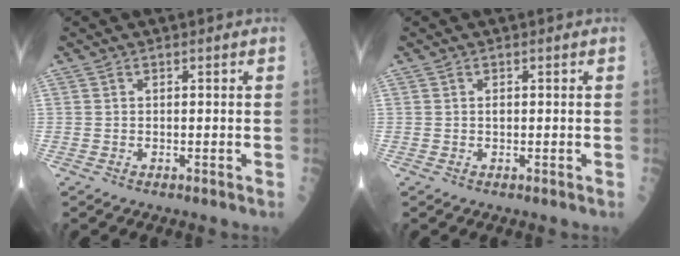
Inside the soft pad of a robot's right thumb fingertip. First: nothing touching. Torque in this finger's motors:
{"motor_torque": [0.11, 0.03, 0.09, 0.16, 0.00]}